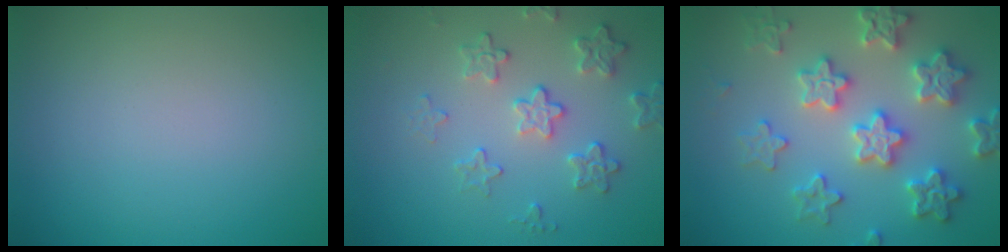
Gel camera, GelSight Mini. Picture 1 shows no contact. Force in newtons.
{"total": 3.1, "press": 3.0, "slide": 1.0}
{"total": 6.1, "press": 6.0, "slide": 1.1}